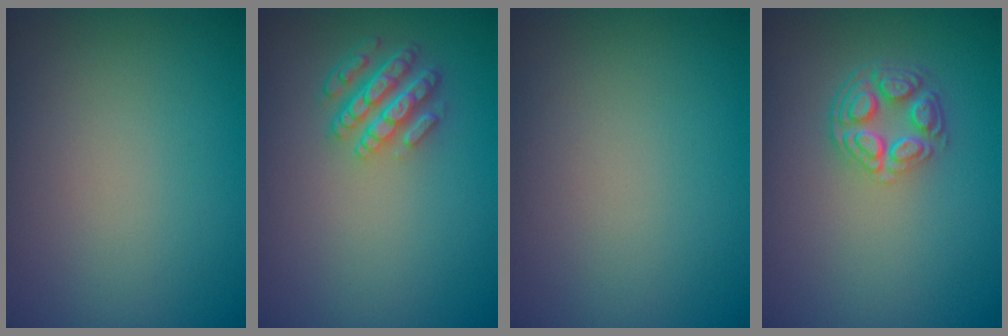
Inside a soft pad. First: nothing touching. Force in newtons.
{"total": 4.3, "press": 3.3, "slide": 2.8}
{"total": 0.0}
{"total": 3.9, "press": 2.9, "slide": 2.5}